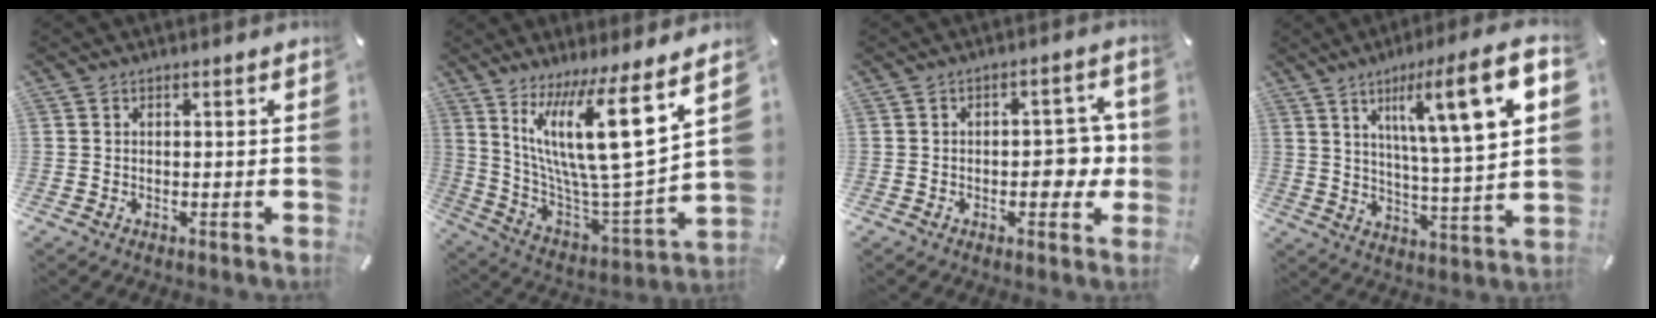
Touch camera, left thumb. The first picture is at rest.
{"total": 19.9, "force": [11.0, 3.8, 16.2], "torque": [-0.306, -0.086, 0.172]}
{"total": 8.3, "force": [-1.1, 4.8, 6.6], "torque": [-0.070, 0.002, -0.023]}
{"total": 16.5, "force": [7.6, 3.2, 14.3], "torque": [-0.221, -0.029, 0.107]}